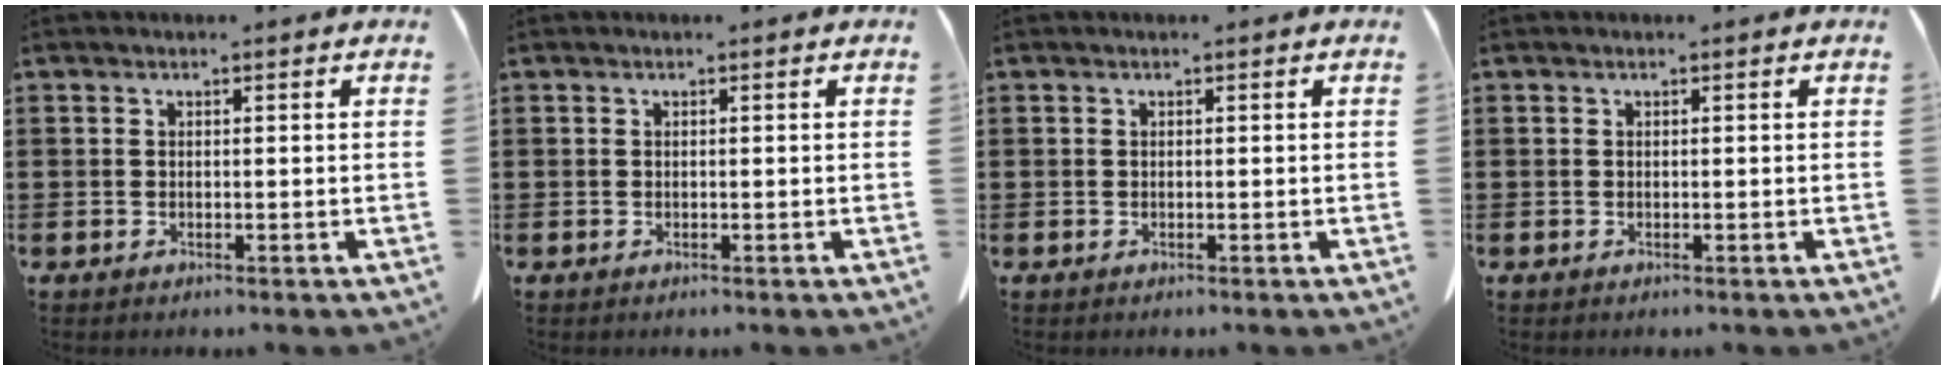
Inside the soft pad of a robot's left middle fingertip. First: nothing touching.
{"total": 0.0}
{"total": 0.0}
{"total": 0.0}